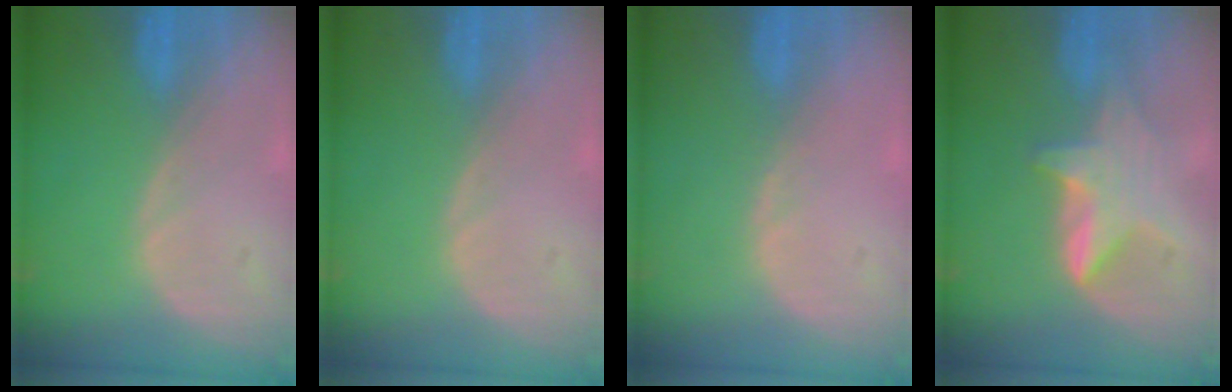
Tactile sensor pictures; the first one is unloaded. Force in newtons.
{"total": 0.0}
{"total": 0.5, "press": 0.5, "slide": 0.1}
{"total": 6.0, "press": 5.7, "slide": 1.9}